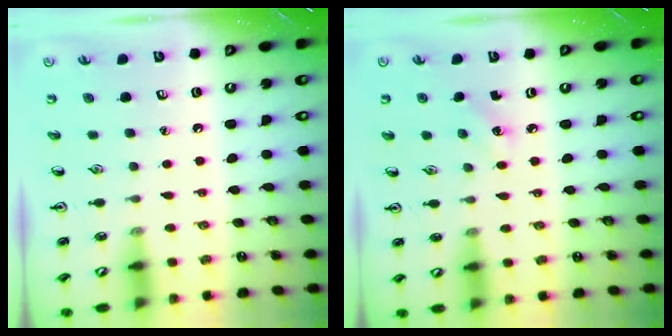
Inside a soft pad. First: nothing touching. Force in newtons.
{"total": 2.3, "press": 2.2, "slide": 0.8}